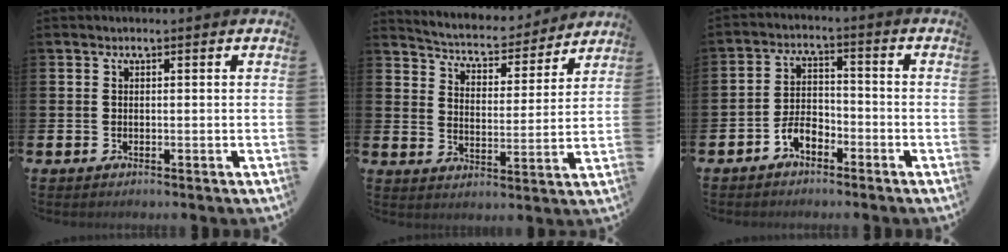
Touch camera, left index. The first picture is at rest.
{"total": 5.3, "force": [5.0, 1.4, 0.7], "torque": [-0.043, -0.042, 0.083]}
{"total": 4.0, "force": [-2.8, 2.0, 2.0], "torque": [-0.036, 0.012, -0.055]}